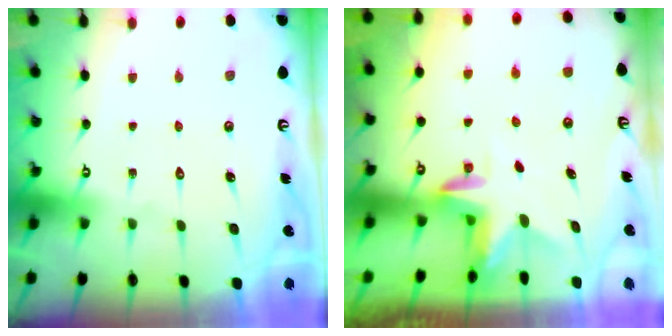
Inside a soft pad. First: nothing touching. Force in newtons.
{"total": 3.0, "press": 3.0, "slide": 0.2}